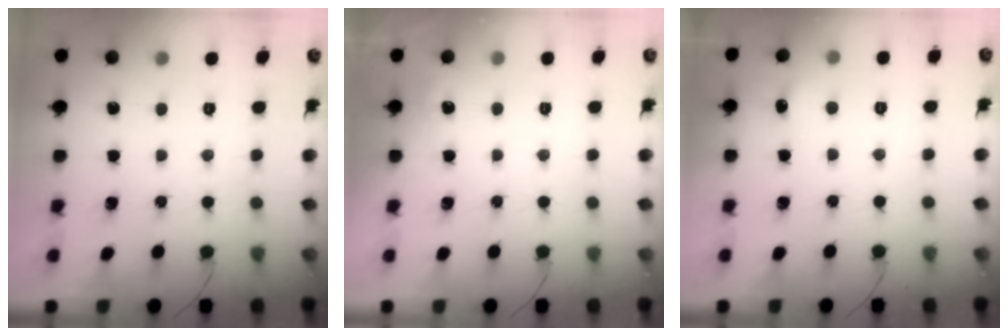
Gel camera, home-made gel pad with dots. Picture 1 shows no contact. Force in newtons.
{"total": 6.5, "press": 3.4, "slide": 5.5}
{"total": 4.8, "press": 4.6, "slide": 1.4}